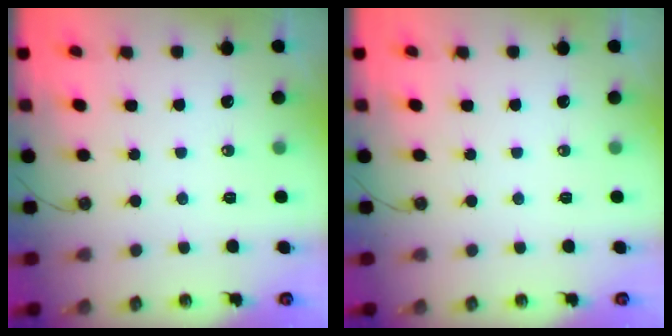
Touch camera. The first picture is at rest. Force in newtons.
{"total": 0.0}